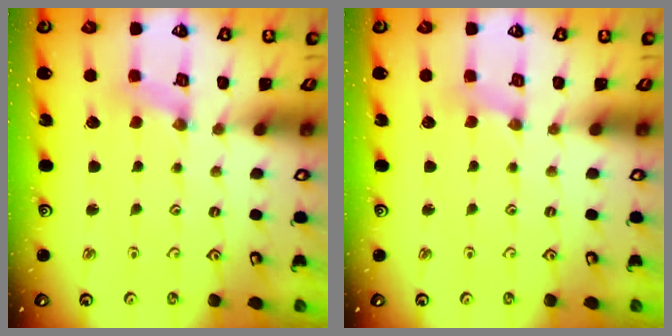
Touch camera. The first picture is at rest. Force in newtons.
{"total": 0.0}